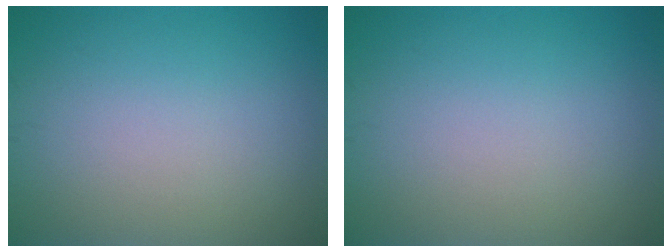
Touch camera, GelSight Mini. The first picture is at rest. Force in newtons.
{"total": 0.0}